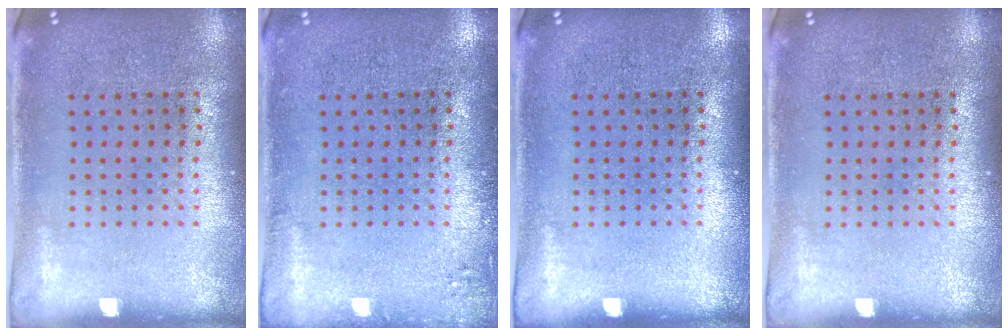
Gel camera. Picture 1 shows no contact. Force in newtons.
{"total": 1.0, "press": 1.0, "slide": 0.3}
{"total": 0.0}
{"total": 0.0}